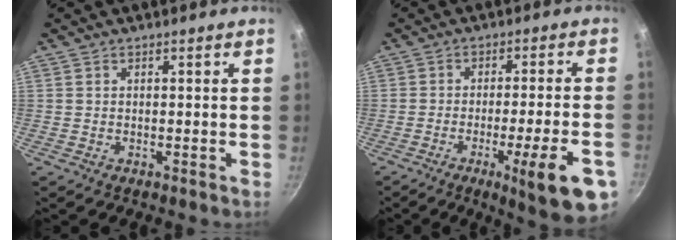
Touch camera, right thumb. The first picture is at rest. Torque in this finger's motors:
{"motor_torque": [0.17, 0.25, 0.14, -0.17, 0.03]}